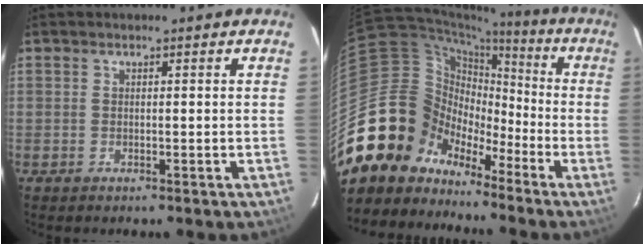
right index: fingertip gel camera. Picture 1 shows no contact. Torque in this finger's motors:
{"motor_torque": [-0.23, -0.54, -0.12, -0.21]}